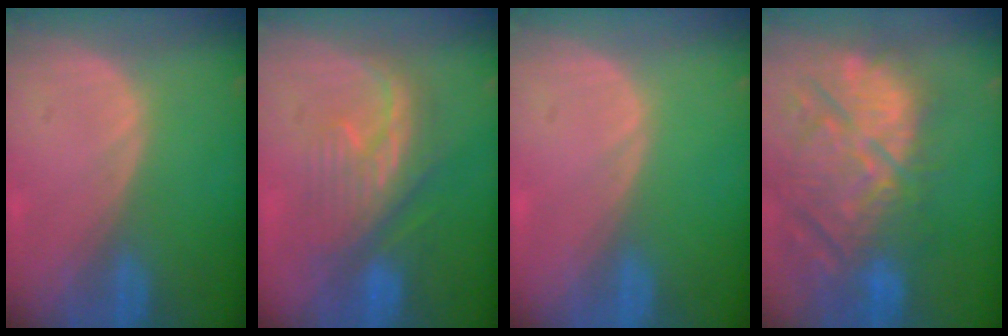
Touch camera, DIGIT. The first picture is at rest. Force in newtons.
{"total": 7.9, "press": 7.9, "slide": 1.0}
{"total": 0.0}
{"total": 14.4, "press": 12.6, "slide": 6.9}